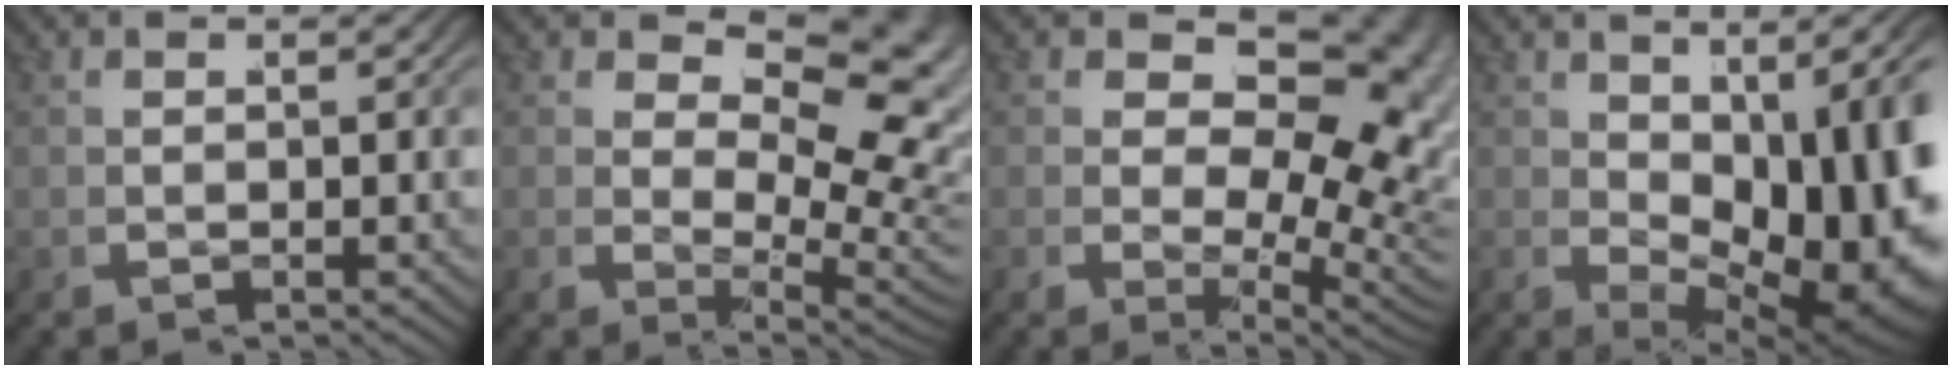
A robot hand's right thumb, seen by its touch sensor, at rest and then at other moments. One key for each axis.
{"total": 7.6, "fx": 1.1, "fy": 4.0, "fz": 6.4, "tx": -0.093, "ty": -0.034, "tz": 0.035}
{"total": 10.2, "fx": 0.6, "fy": 6.4, "fz": 7.8, "tx": -0.107, "ty": -0.034, "tz": 0.017}
{"total": 12.4, "fx": -0.7, "fy": 6.4, "fz": 10.6, "tx": -0.151, "ty": -0.031, "tz": 0.022}